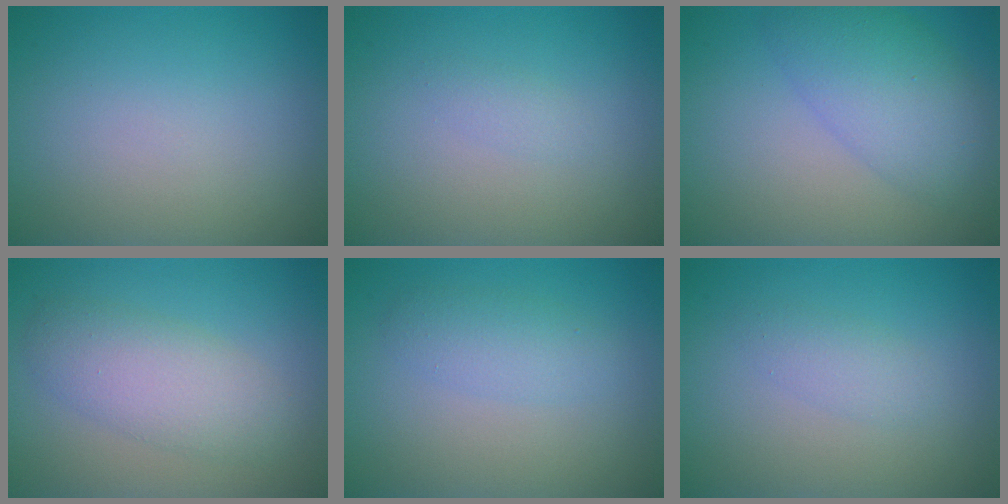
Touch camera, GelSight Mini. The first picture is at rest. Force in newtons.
{"total": 0.9, "press": 0.9, "slide": 0.1}
{"total": 5.5, "press": 5.5, "slide": 0.1}
{"total": 4.4, "press": 4.4, "slide": 0.2}
{"total": 2.2, "press": 2.2, "slide": 0.1}
{"total": 1.5, "press": 1.5, "slide": 0.1}